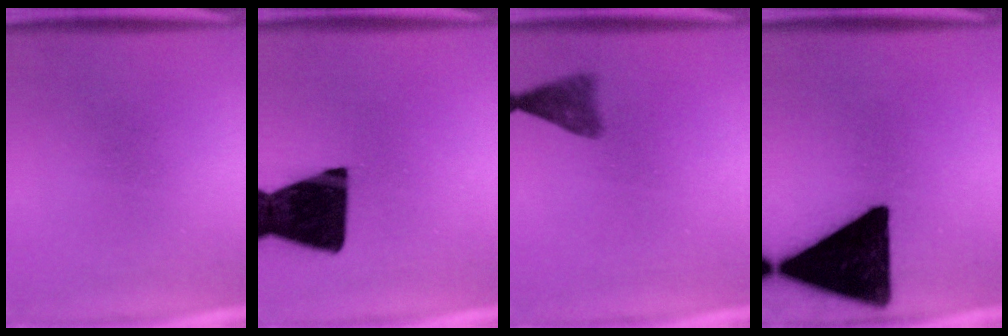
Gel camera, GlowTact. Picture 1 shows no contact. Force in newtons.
{"total": 19.2}
{"total": 3.0}
{"total": 19.7}